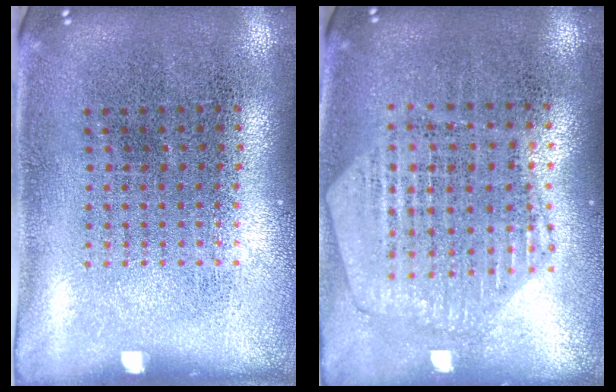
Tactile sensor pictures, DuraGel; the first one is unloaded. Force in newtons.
{"total": 1.2, "press": 1.2, "slide": 0.2}